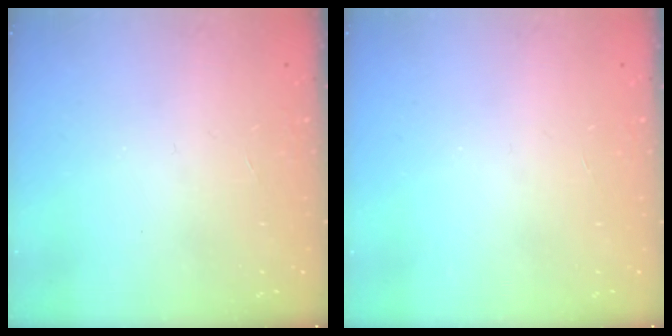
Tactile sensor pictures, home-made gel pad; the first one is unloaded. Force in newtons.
{"total": 0.0}